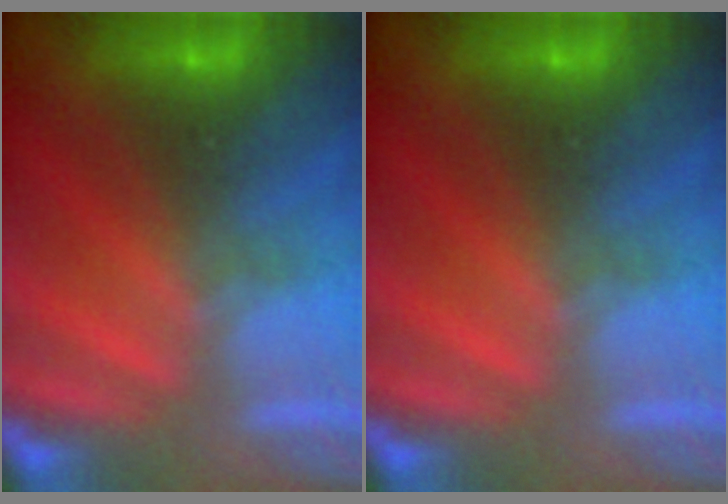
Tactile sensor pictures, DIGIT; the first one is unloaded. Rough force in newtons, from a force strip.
{"total": 0.0}